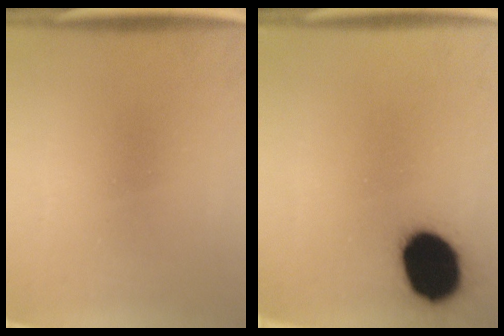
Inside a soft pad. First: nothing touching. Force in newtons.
{"total": 17.4}